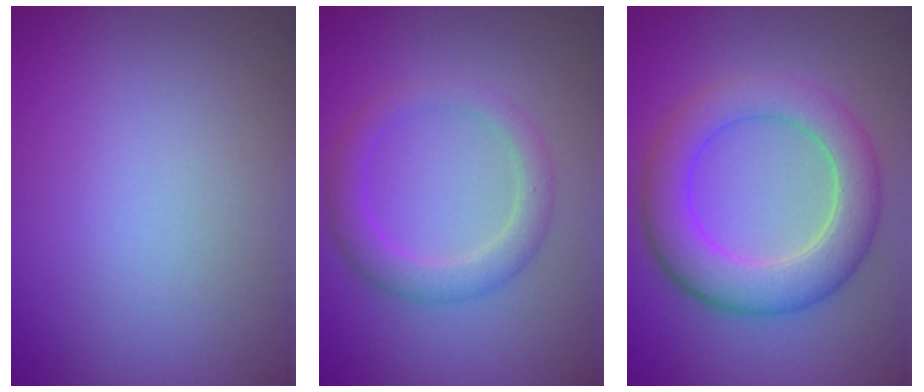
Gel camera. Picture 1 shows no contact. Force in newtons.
{"total": 3.0, "press": 3.0, "slide": 0.2}
{"total": 6.4, "press": 6.4, "slide": 0.2}